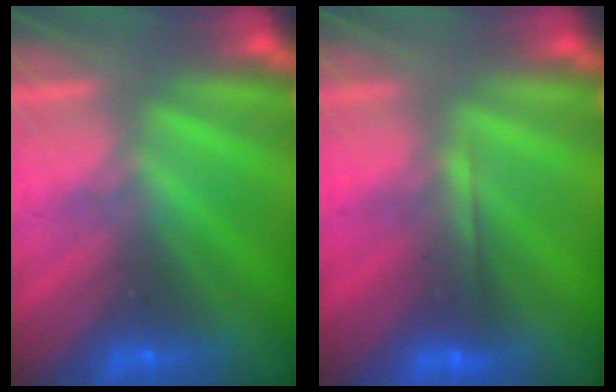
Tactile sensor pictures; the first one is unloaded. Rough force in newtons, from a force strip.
{"total": 1.8}